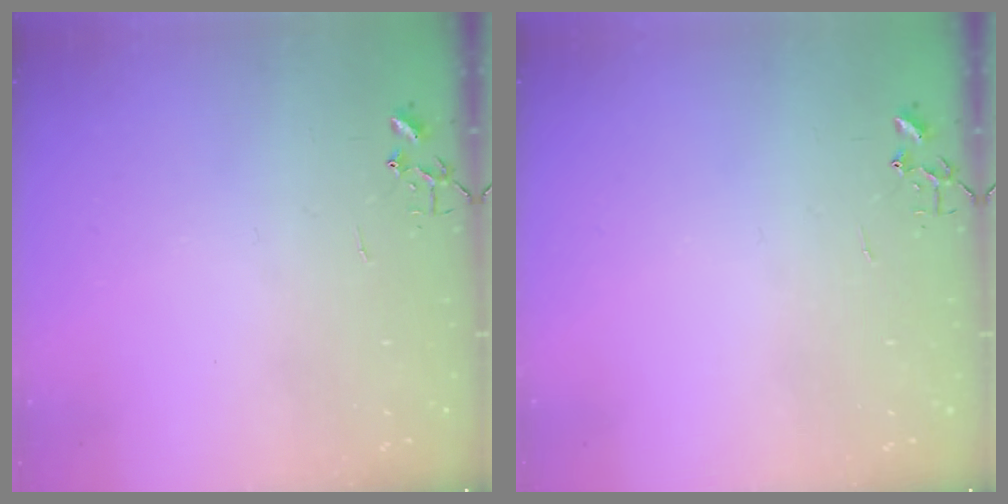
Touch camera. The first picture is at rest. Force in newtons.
{"total": 0.0}